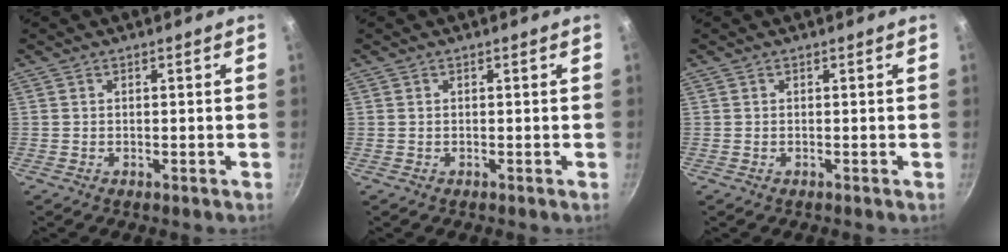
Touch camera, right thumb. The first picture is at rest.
{"total": 0.0}
{"total": 0.0}